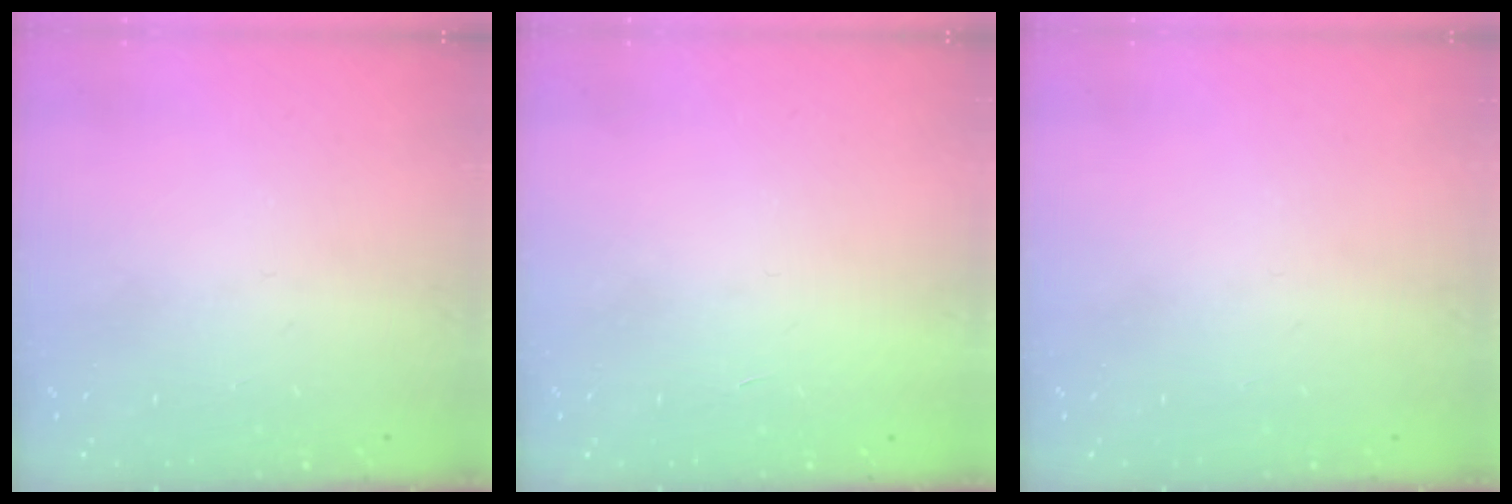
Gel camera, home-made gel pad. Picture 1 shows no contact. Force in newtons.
{"total": 1.7, "press": 1.7, "slide": 0.1}
{"total": 0.0}